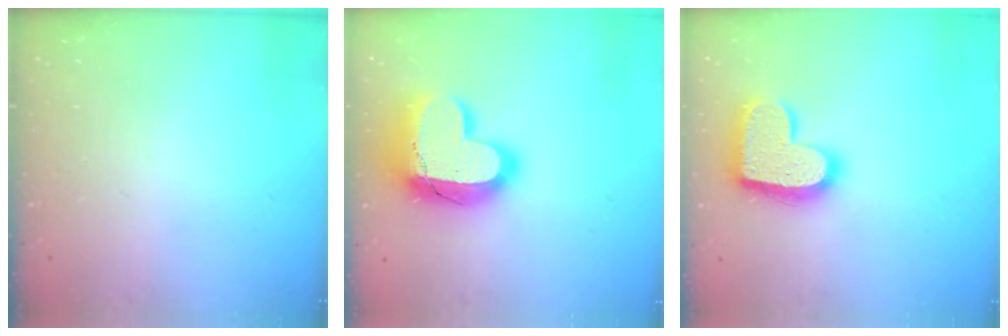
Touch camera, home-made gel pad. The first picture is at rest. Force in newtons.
{"total": 20.9, "press": 20.9, "slide": 1.8}
{"total": 18.1, "press": 18.1, "slide": 1.1}